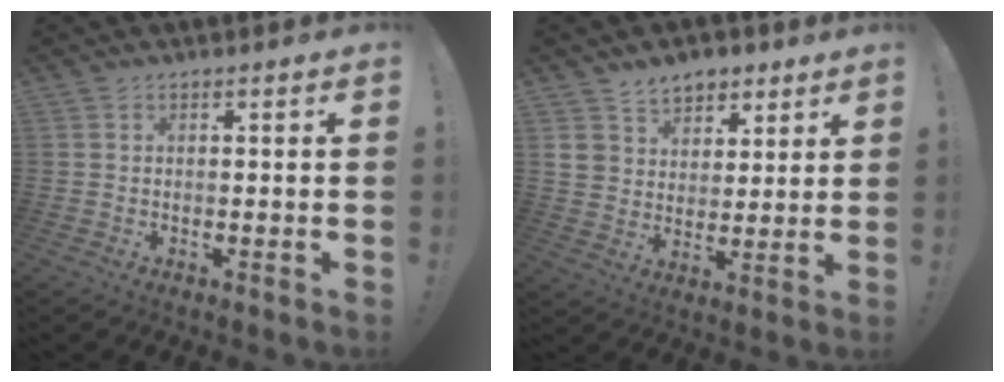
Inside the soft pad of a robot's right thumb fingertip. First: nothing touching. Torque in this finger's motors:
{"motor_torque": [0.01, 0.06, 0.28, 0.31, 0.00]}